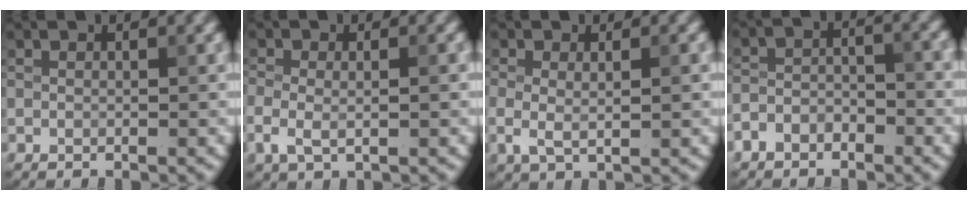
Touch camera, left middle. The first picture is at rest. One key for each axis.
{"total": 2.8, "fx": -0.6, "fy": 1.3, "fz": 2.5, "tx": -0.054, "ty": -0.006, "tz": -0.014}
{"total": 2.8, "fx": 0.0, "fy": 1.0, "fz": 2.6, "tx": -0.048, "ty": -0.003, "tz": -0.002}
{"total": 3.2, "fx": -2.2, "fy": 1.7, "fz": 1.5, "tx": -0.033, "ty": 0.003, "tz": -0.048}